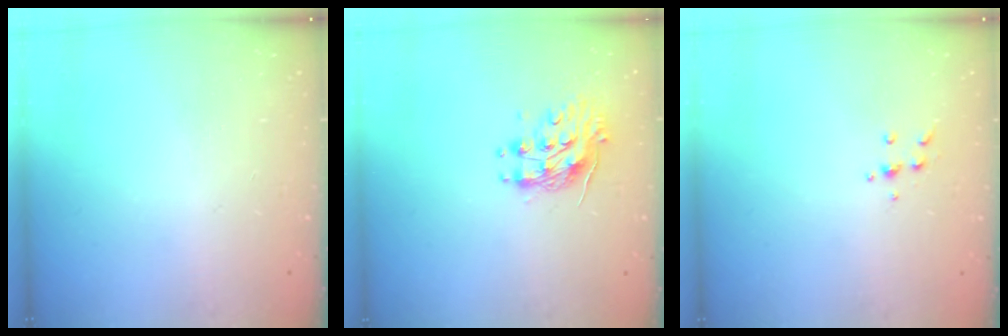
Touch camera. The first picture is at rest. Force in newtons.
{"total": 9.4, "press": 9.4, "slide": 0.3}
{"total": 5.0, "press": 4.9, "slide": 0.8}